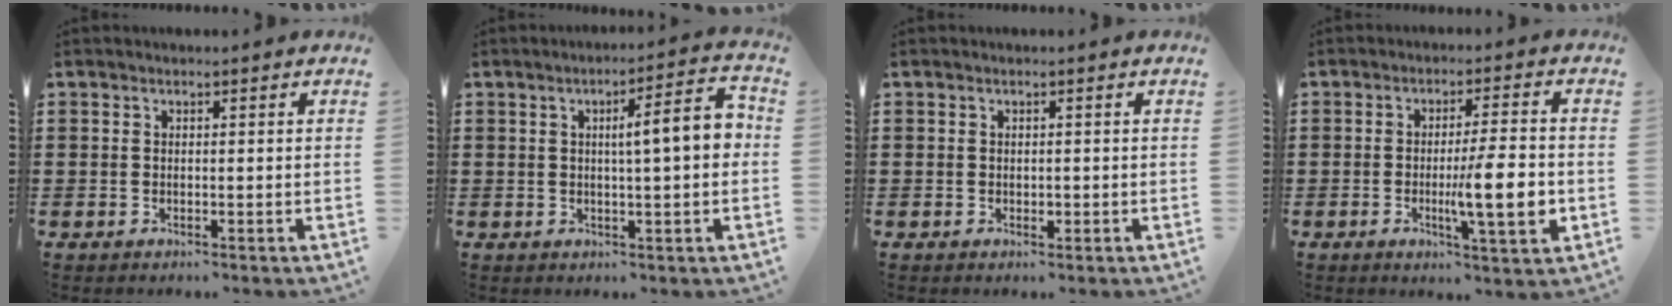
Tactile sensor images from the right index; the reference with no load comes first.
{"total": 7.4, "force": [0.8, 0.8, 7.3], "torque": [-0.110, -0.008, 0.003]}
{"total": 0.9, "force": [-0.1, 0.6, 0.6], "torque": [-0.012, 0.002, -0.002]}
{"total": 9.9, "force": [-1.8, 1.5, 9.6], "torque": [-0.146, -0.014, -0.033]}